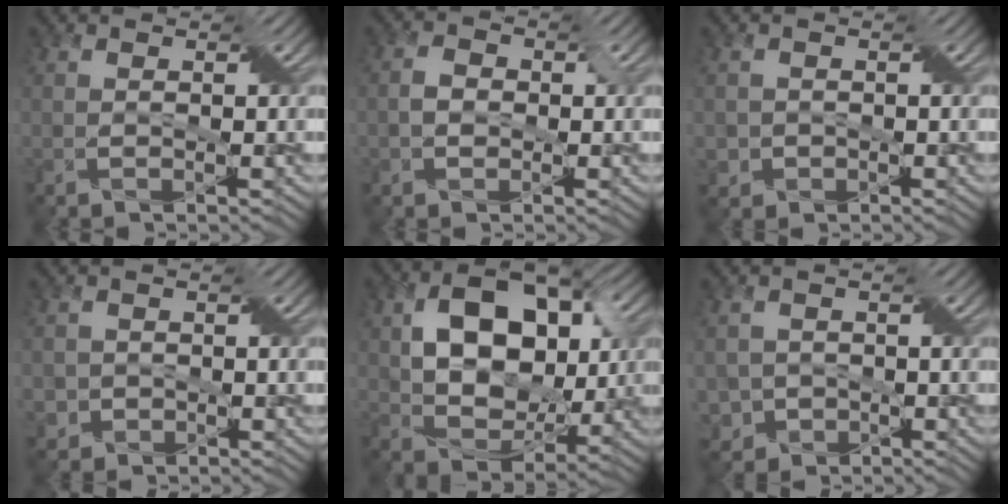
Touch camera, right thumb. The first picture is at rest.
{"total": 2.4, "force": [-0.4, 2.0, 1.3], "torque": [-0.028, 0.002, -0.013]}
{"total": 2.0, "force": [-0.6, 1.9, 0.2], "torque": [-0.005, -0.001, -0.011]}
{"total": 2.4, "force": [-0.8, 2.3, 0.3], "torque": [-0.005, -0.002, -0.016]}
{"total": 12.3, "force": [2.5, 8.4, 8.7], "torque": [-0.157, 0.006, 0.042]}
{"total": 4.2, "force": [-1.9, 3.7, 0.9], "torque": [-0.024, -0.001, -0.036]}